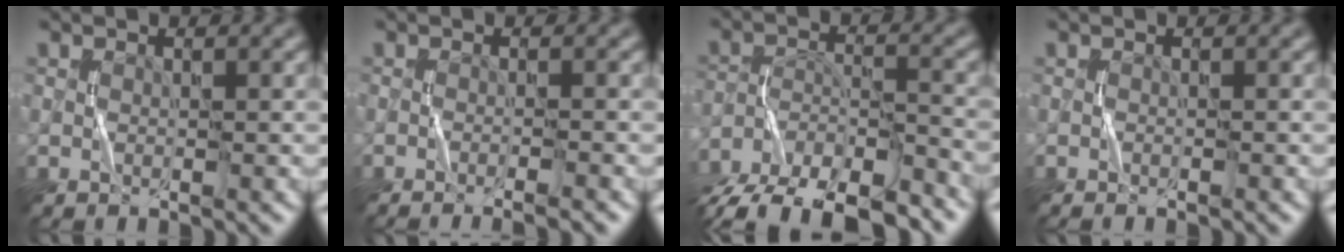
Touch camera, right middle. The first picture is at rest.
{"total": 3.0, "force": [-2.3, 0.5, 1.9], "torque": [-0.021, 0.007, -0.040]}
{"total": 11.5, "force": [-9.8, 3.9, 4.5], "torque": [-0.075, -0.017, -0.150]}
{"total": 0.6, "force": [-0.5, 0.0, 0.2], "torque": [-0.005, 0.000, -0.009]}